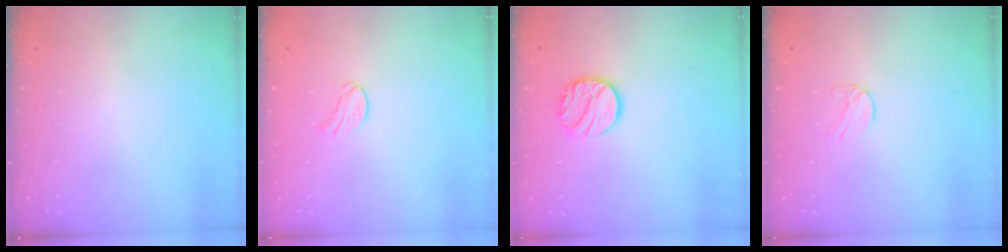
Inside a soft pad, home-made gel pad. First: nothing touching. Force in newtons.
{"total": 6.5, "press": 6.5, "slide": 0.7}
{"total": 12.3, "press": 12.2, "slide": 1.0}
{"total": 5.5, "press": 5.5, "slide": 0.4}